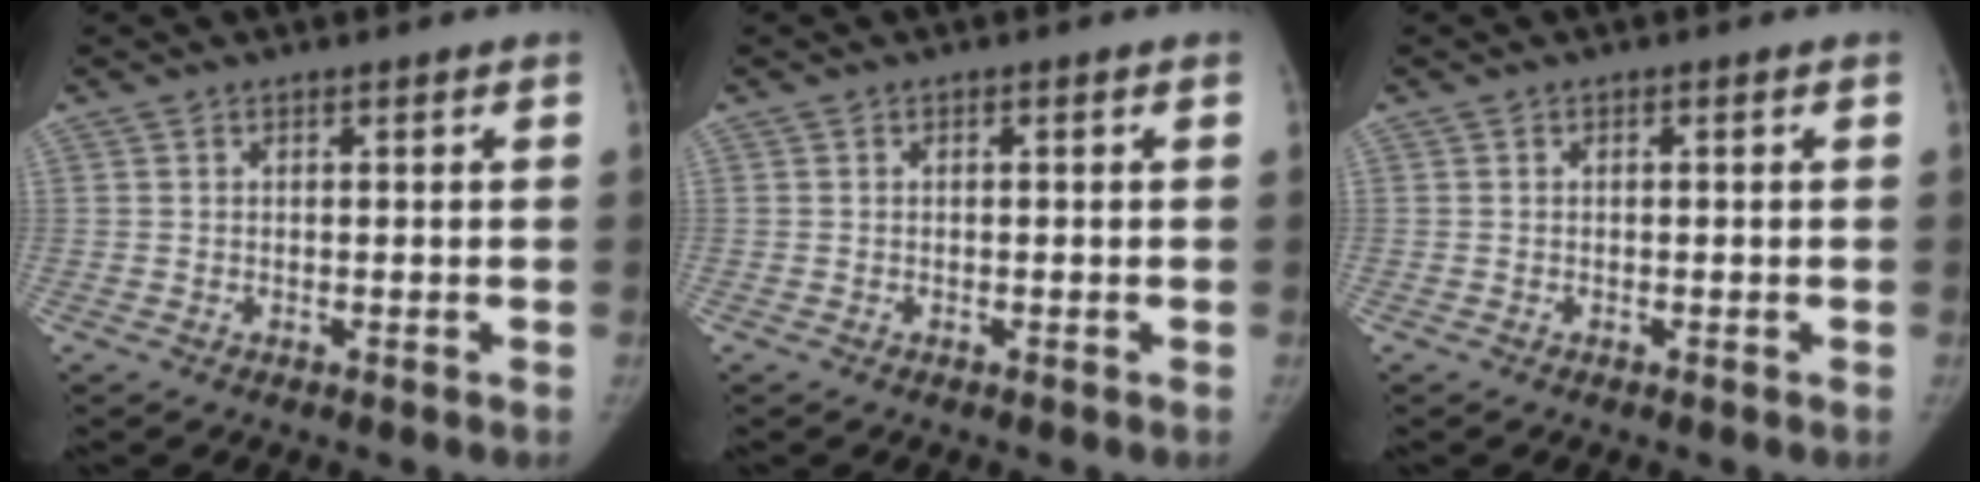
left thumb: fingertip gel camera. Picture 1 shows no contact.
{"total": 0.0}
{"total": 0.0}